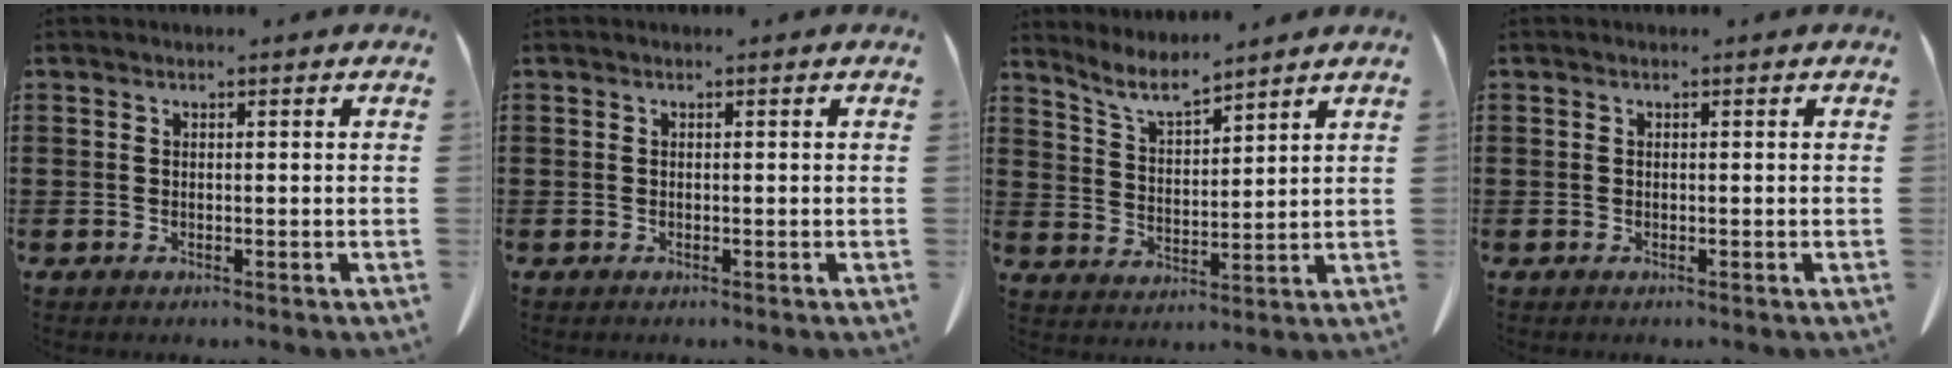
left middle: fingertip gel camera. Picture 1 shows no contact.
{"total": 0.0}
{"total": 6.3, "force": [5.7, 0.6, 2.7], "torque": [-0.072, -0.025, 0.102]}
{"total": 0.0}